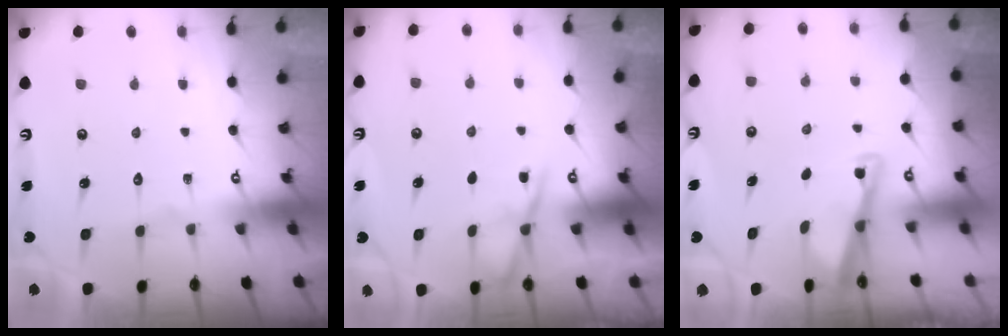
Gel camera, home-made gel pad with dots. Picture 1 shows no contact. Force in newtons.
{"total": 4.9, "press": 4.9, "slide": 0.4}
{"total": 2.9, "press": 2.9, "slide": 0.4}